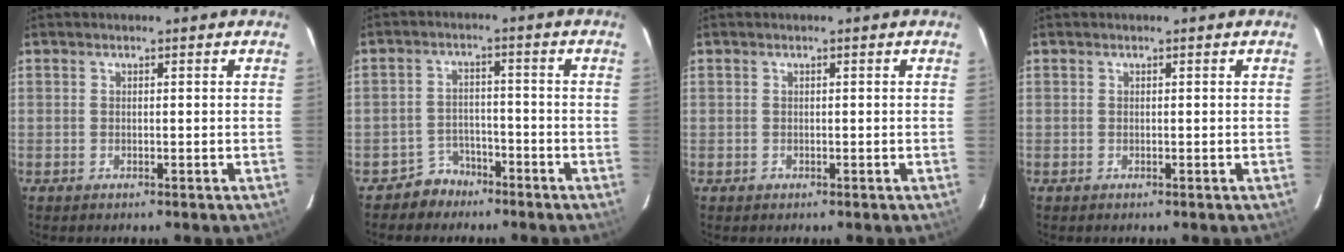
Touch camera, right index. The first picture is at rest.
{"total": 4.9, "force": [-3.6, 3.3, -0.1], "torque": [-0.004, 0.023, -0.061]}
{"total": 0.6, "force": [-0.3, 0.5, 0.0], "torque": [0.003, 0.001, -0.003]}
{"total": 0.0}